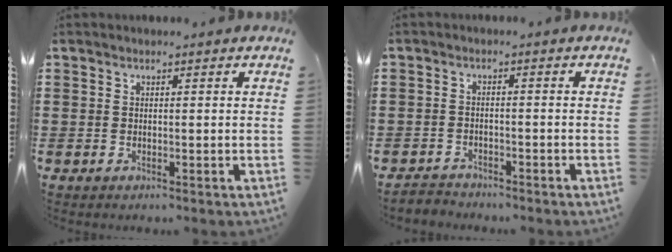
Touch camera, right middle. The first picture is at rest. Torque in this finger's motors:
{"motor_torque": [0.44, -0.03, -0.09, -0.07]}